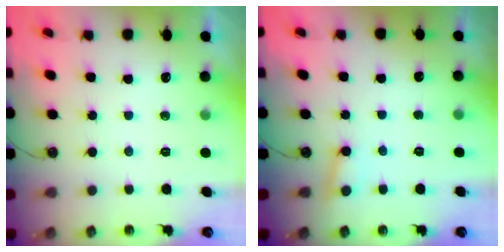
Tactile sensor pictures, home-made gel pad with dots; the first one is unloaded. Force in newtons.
{"total": 3.1, "press": 3.1, "slide": 0.4}